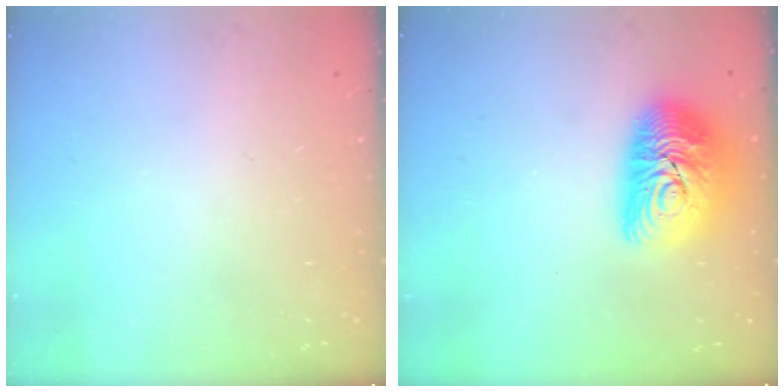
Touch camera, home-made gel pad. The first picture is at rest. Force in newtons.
{"total": 14.6, "press": 14.6, "slide": 1.2}